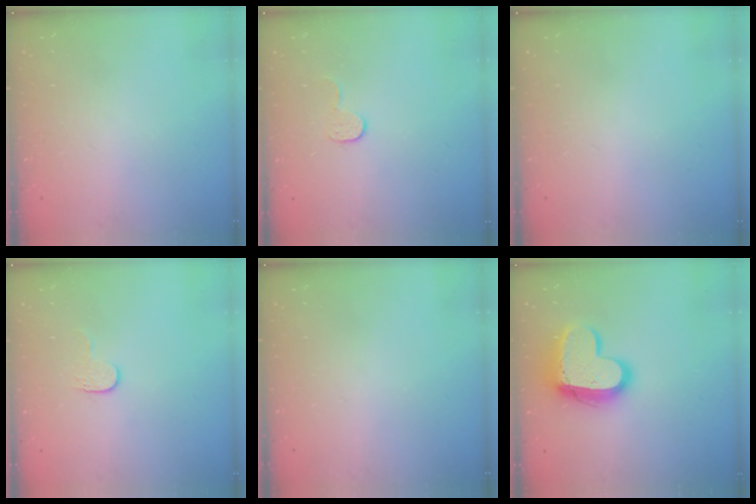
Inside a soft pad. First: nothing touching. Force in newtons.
{"total": 5.7, "press": 5.7, "slide": 0.3}
{"total": 0.0}
{"total": 3.4, "press": 3.4, "slide": 0.4}
{"total": 0.0}
{"total": 16.9, "press": 16.8, "slide": 1.4}